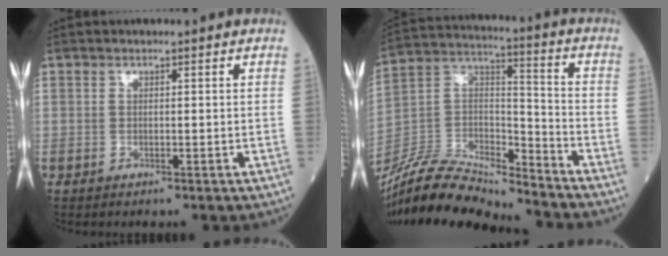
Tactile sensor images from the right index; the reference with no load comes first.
{"total": 18.7, "force": [-17.6, 2.4, 5.7], "torque": [-0.116, 0.028, -0.321]}